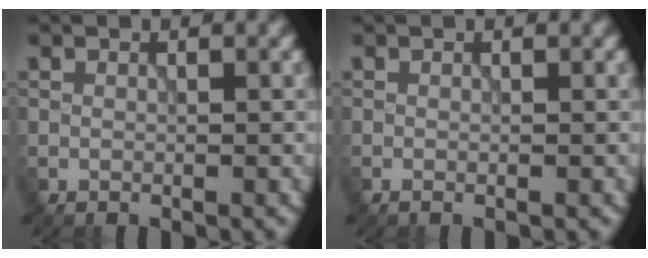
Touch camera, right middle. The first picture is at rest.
{"total": 0.0}